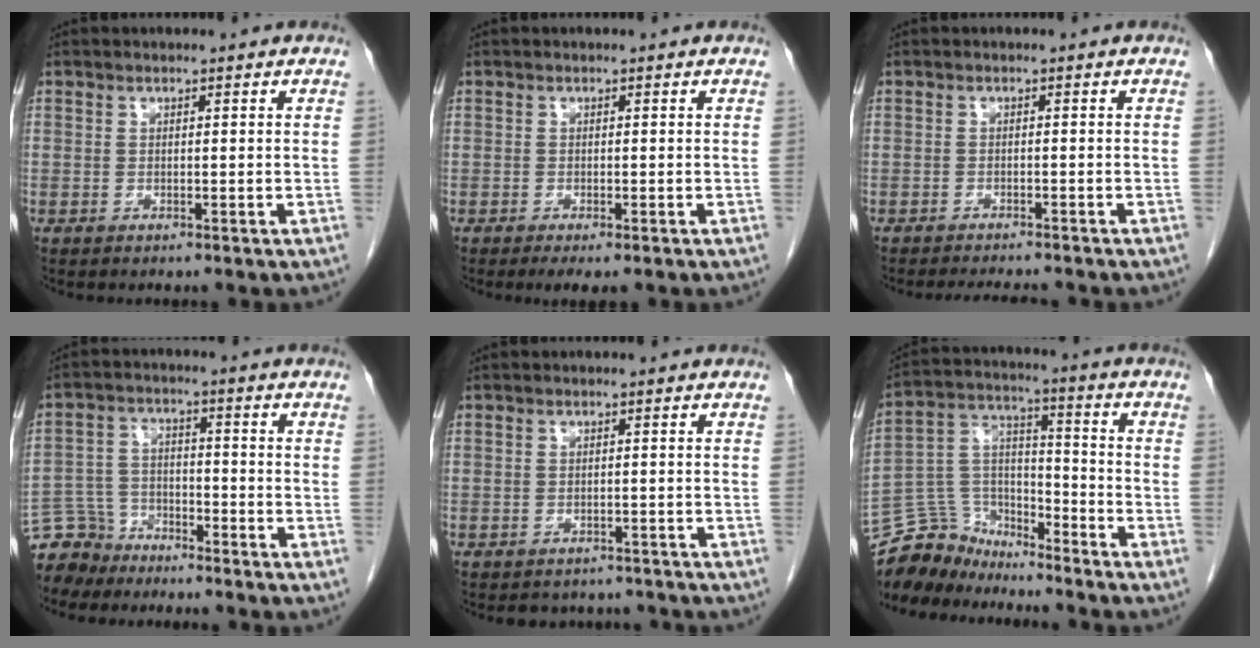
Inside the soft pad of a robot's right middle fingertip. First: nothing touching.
{"total": 2.5, "force": [-1.7, 0.7, 1.7], "torque": [-0.025, -0.008, -0.024]}
{"total": 5.0, "force": [-4.7, 0.5, 1.7], "torque": [-0.021, -0.010, -0.065]}
{"total": 6.8, "force": [-6.1, 2.9, -0.6], "torque": [0.010, 0.007, -0.119]}
{"total": 4.7, "force": [-4.2, 2.0, 0.1], "torque": [-0.002, 0.004, -0.048]}
{"total": 11.2, "force": [-10.5, 3.7, 0.7], "torque": [-0.019, 0.041, -0.199]}